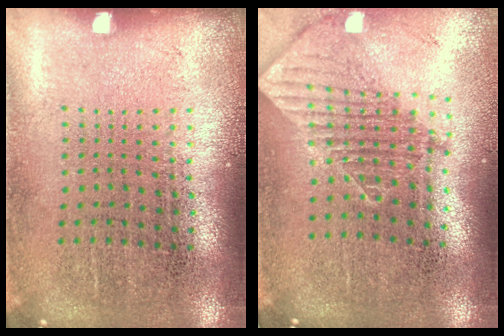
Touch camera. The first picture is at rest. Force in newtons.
{"total": 1.6, "press": 1.3, "slide": 0.9}